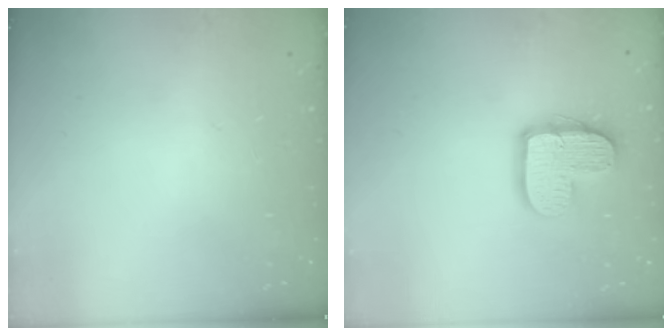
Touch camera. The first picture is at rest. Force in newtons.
{"total": 12.6, "press": 12.6, "slide": 0.9}